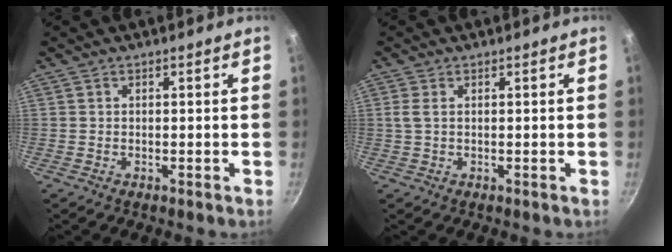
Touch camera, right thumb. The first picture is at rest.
{"total": 1.7, "force": [0.4, 0.7, 1.5], "torque": [-0.037, 0.002, 0.010]}